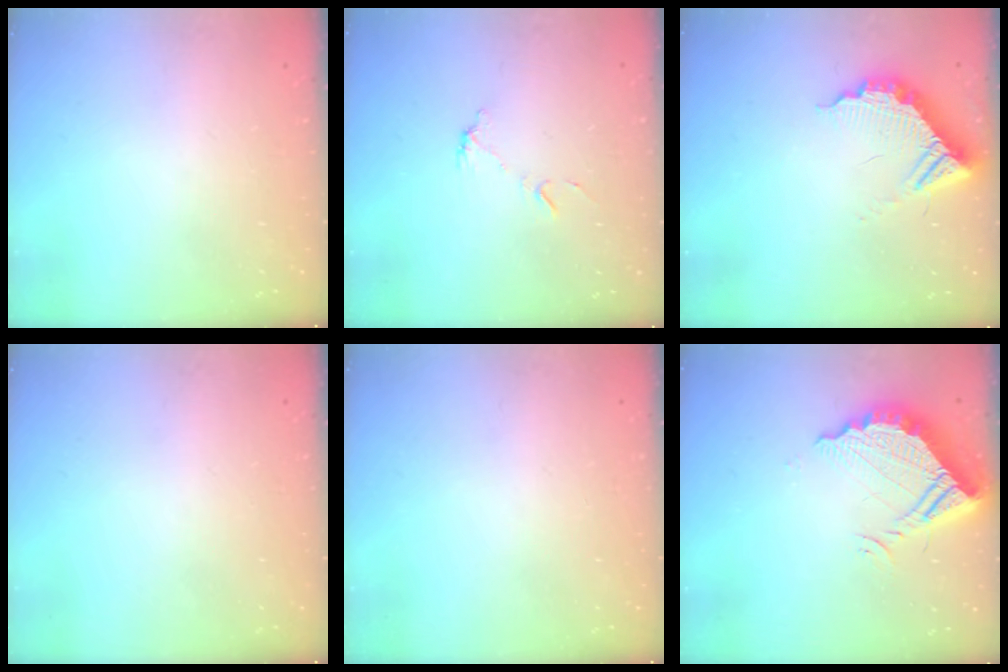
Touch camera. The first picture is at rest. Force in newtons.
{"total": 5.6, "press": 5.6, "slide": 0.4}
{"total": 12.3, "press": 12.3, "slide": 0.7}
{"total": 0.0}
{"total": 0.0}
{"total": 14.2, "press": 14.2, "slide": 1.2}